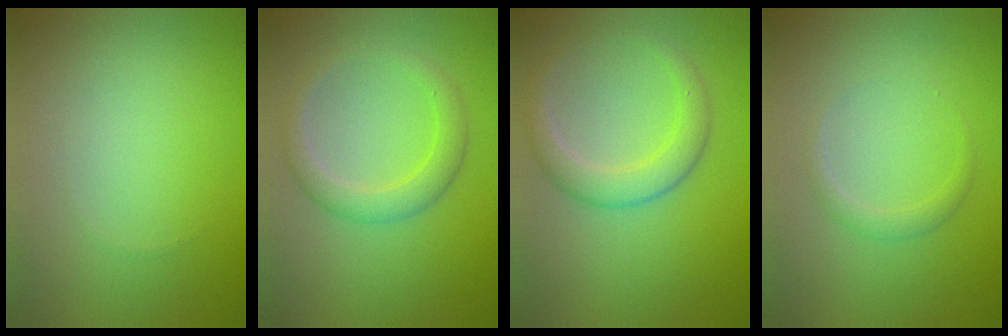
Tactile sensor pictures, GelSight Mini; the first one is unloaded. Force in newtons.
{"total": 2.8, "press": 2.8, "slide": 0.2}
{"total": 3.1, "press": 3.1, "slide": 0.3}
{"total": 1.2, "press": 1.2, "slide": 0.1}